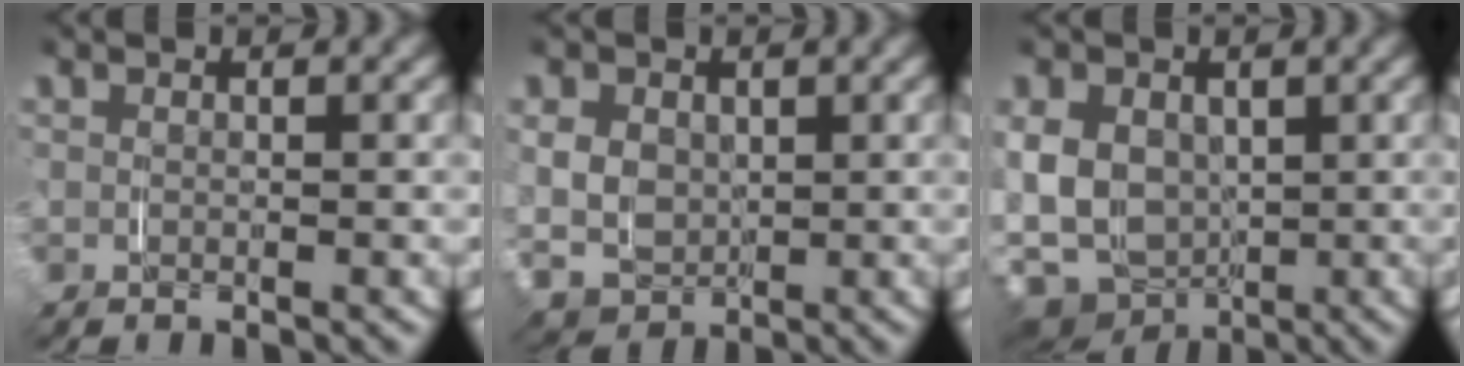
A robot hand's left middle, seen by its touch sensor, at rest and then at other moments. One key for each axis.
{"total": 6.8, "fx": -0.3, "fy": 6.5, "fz": 2.1, "tx": -0.053, "ty": -0.028, "tz": -0.002}
{"total": 12.6, "fx": -3.2, "fy": 11.5, "fz": 4.2, "tx": -0.115, "ty": -0.058, "tz": -0.050}